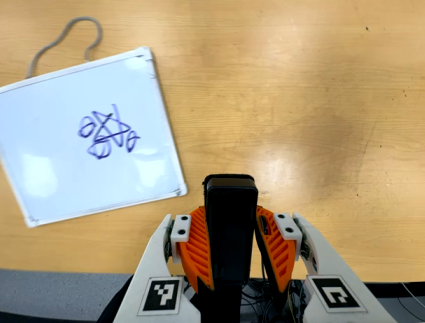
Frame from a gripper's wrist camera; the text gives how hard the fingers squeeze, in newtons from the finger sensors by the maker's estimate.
{"total": 4.7, "left": 3.3, "right": 6.0}